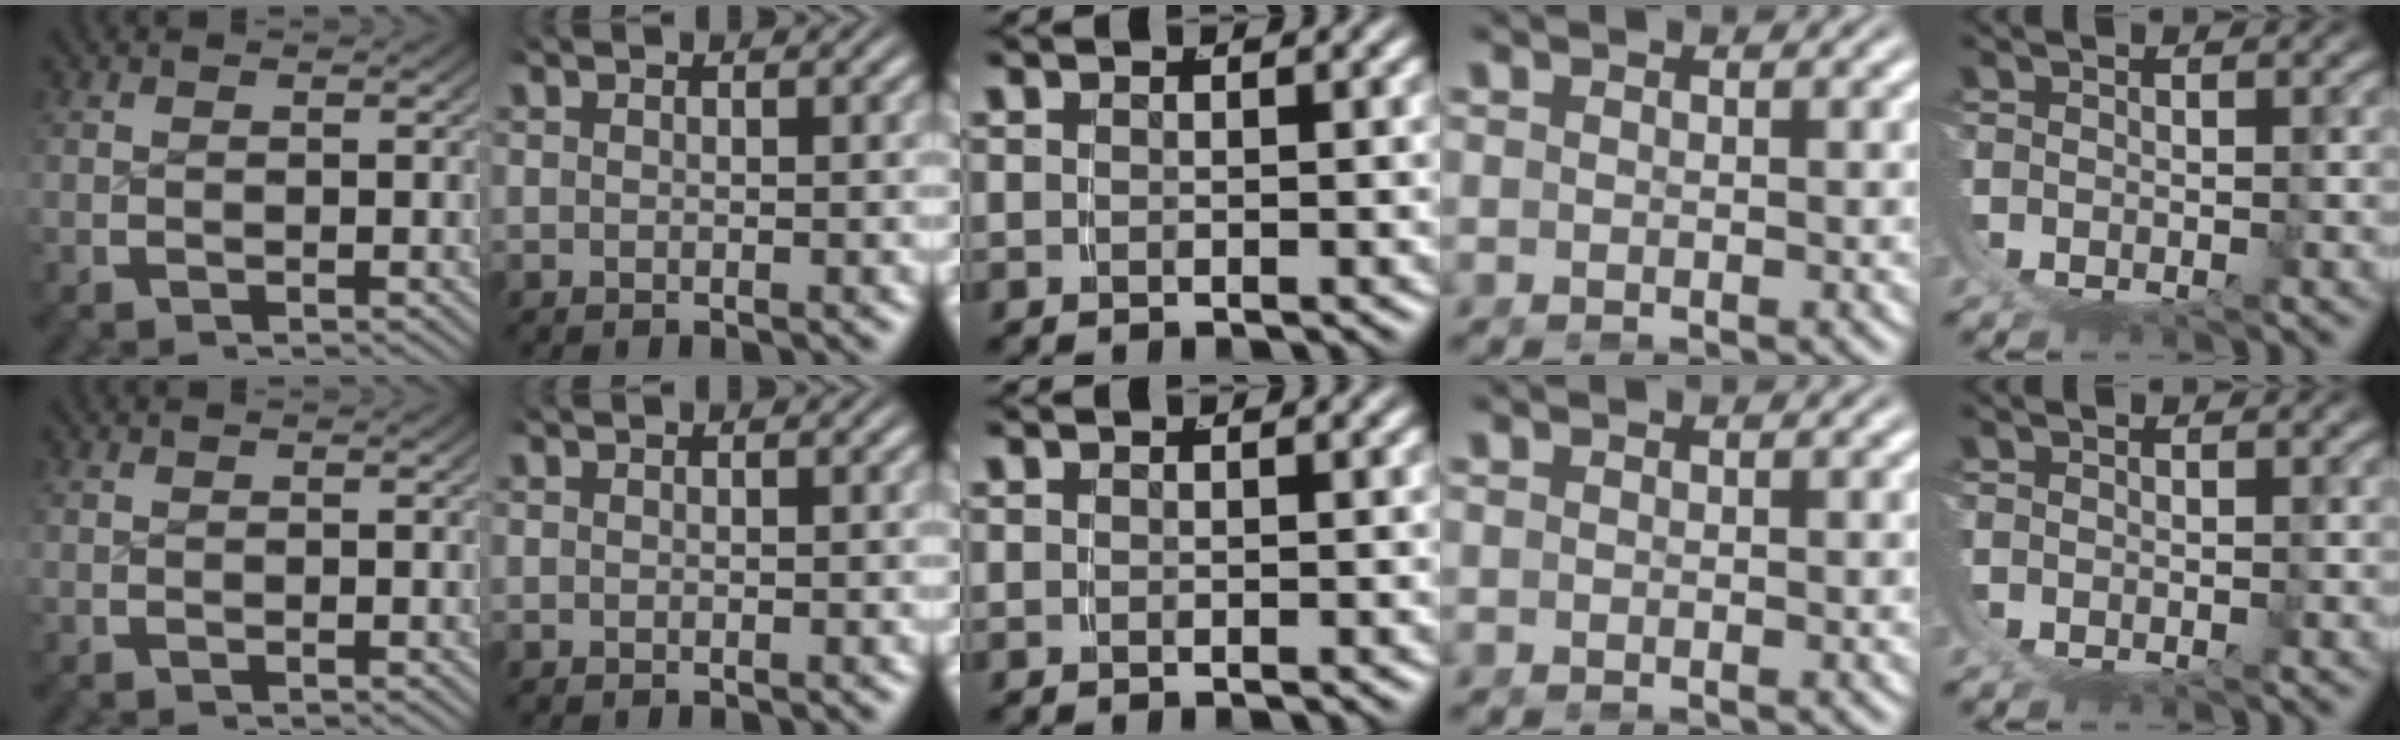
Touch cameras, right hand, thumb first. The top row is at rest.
{}